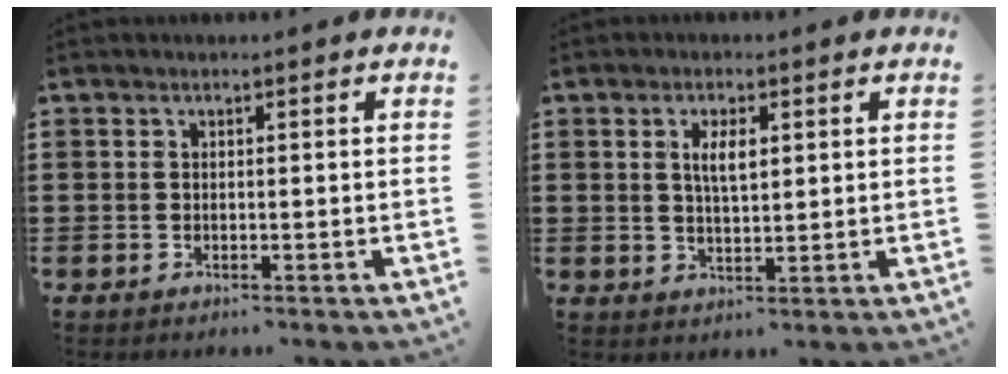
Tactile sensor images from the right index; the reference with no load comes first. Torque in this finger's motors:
{"motor_torque": [0.20, 0.20, 0.13, 0.03]}